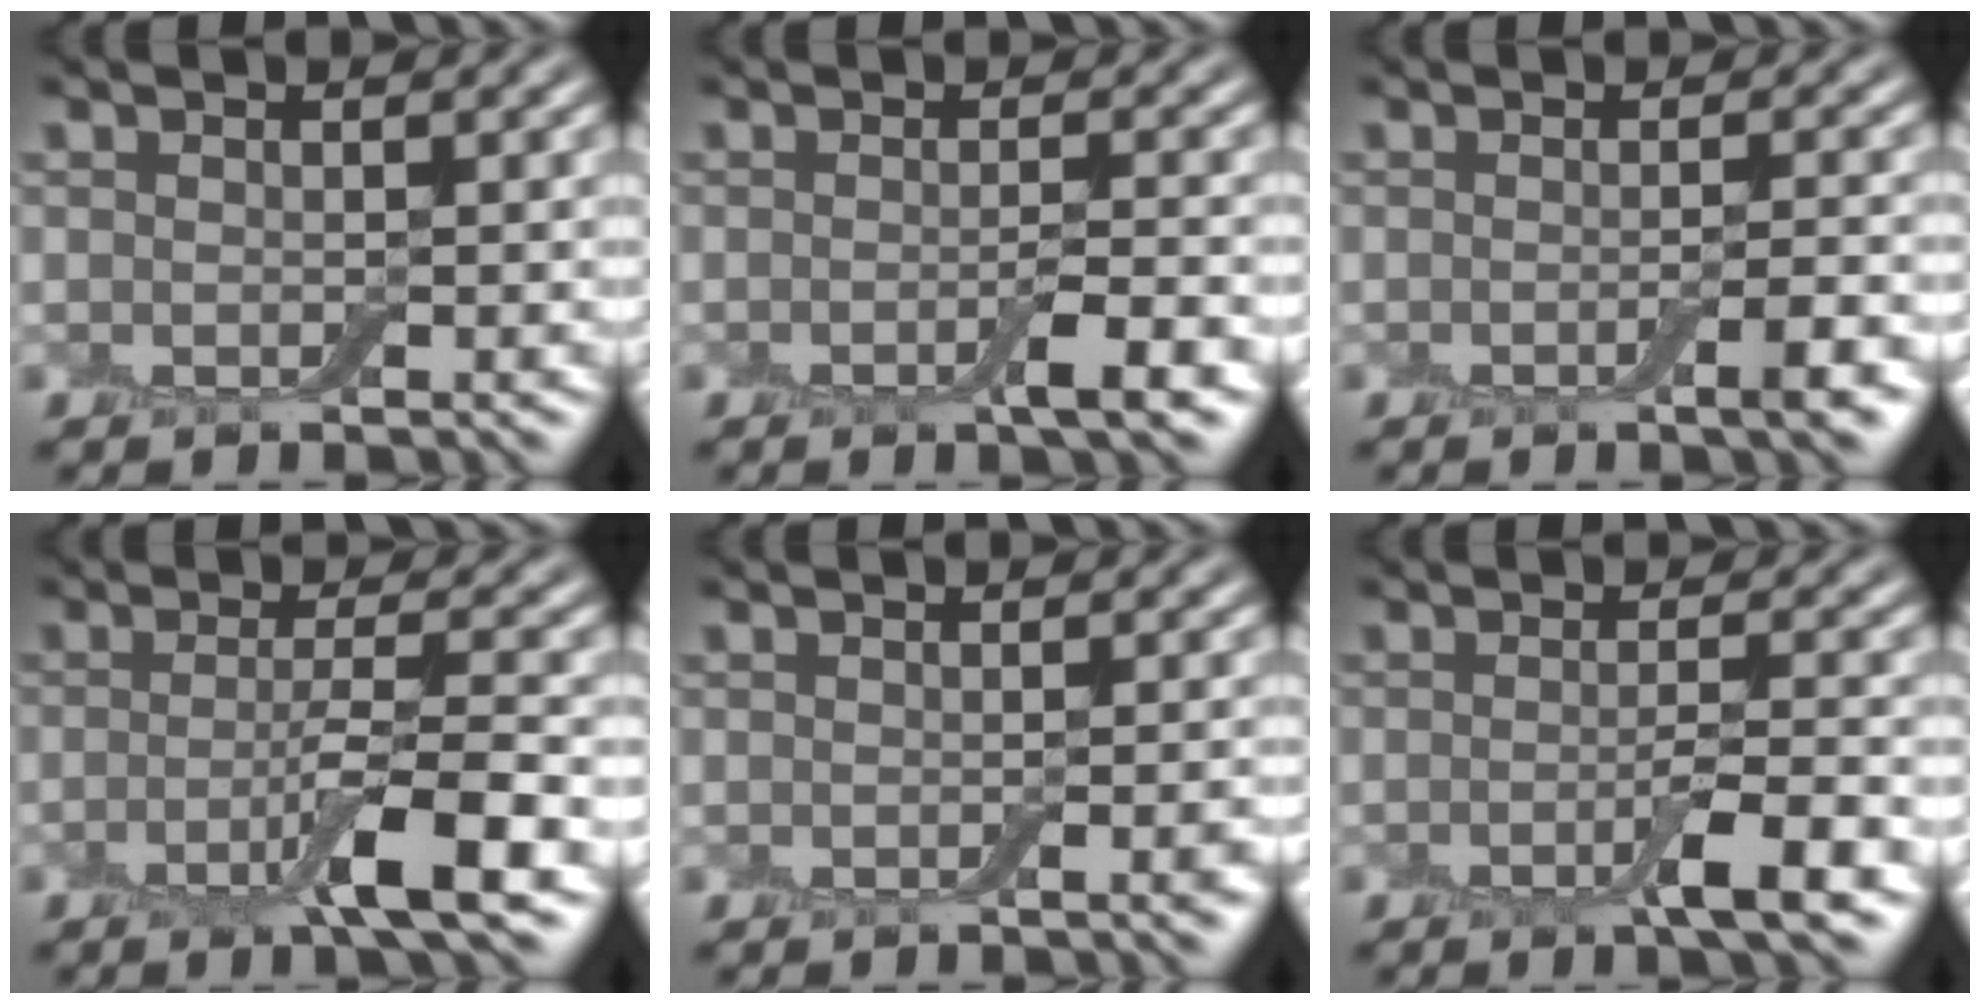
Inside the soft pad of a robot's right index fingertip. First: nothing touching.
{"total": 2.6, "force": [-1.2, 0.3, 2.3], "torque": [-0.037, -0.006, -0.020]}
{"total": 2.4, "force": [-1.1, 0.3, 2.1], "torque": [-0.033, -0.006, -0.018]}
{"total": 4.7, "force": [-2.0, 0.5, 4.2], "torque": [-0.069, 0.000, -0.042]}
{"total": 1.5, "force": [-0.6, 0.2, 1.4], "torque": [-0.018, -0.006, -0.007]}
{"total": 3.3, "force": [-1.5, 0.4, 2.9], "torque": [-0.048, -0.002, -0.029]}